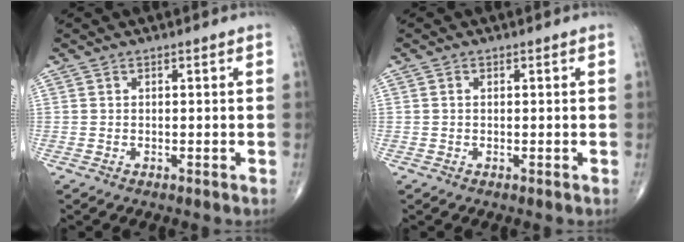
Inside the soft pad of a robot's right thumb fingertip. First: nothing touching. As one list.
[{"total": 0.5, "force": [0.1, 0.4, 0.3], "torque": [-0.007, 0.000, 0.001]}]